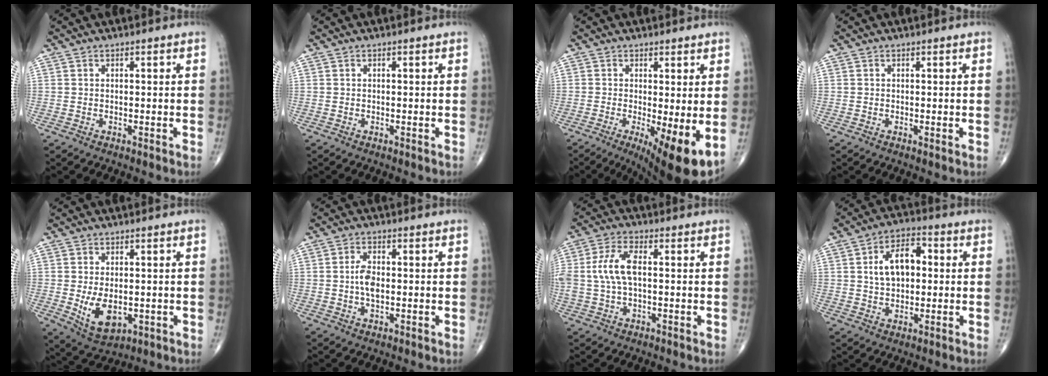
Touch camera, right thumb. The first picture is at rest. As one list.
[{"total": 0.0}, {"total": 10.0, "force": [-2.3, 2.4, 9.4], "torque": [-0.143, -0.023, -0.030]}, {"total": 0.0}, {"total": 7.9, "force": [-1.3, 4.7, 6.2], "torque": [-0.095, -0.012, -0.006]}, {"total": 4.0, "force": [-0.2, 2.1, 3.4], "torque": [-0.064, 0.005, -0.007]}, {"total": 7.8, "force": [0.5, 3.8, 6.8], "torque": [-0.157, 0.017, 0.008]}, {"total": 9.9, "force": [1.3, 6.1, 7.7], "torque": [-0.116, 0.018, 0.019]}]